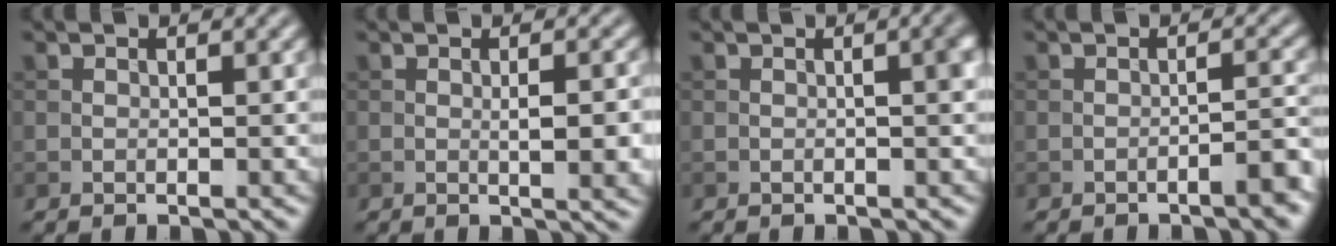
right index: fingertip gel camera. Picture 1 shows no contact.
{"total": 3.8, "force": [-0.2, 1.0, 3.6], "torque": [-0.055, -0.004, 0.001]}
{"total": 2.1, "force": [0.1, 0.5, 2.0], "torque": [-0.025, 0.002, 0.000]}
{"total": 2.8, "force": [-1.7, 0.5, 2.1], "torque": [-0.028, 0.011, -0.030]}